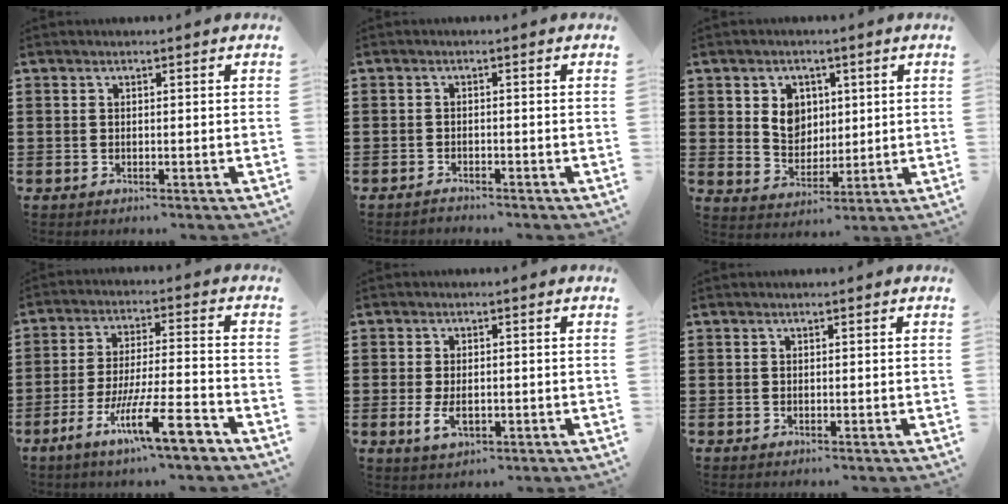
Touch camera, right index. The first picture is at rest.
{"total": 0.9, "force": [-0.9, 0.0, 0.1], "torque": [-0.005, -0.001, -0.019]}
{"total": 5.8, "force": [1.7, 5.0, 2.5], "torque": [-0.062, 0.013, 0.028]}
{"total": 13.0, "force": [-7.6, 1.9, 10.4], "torque": [-0.189, 0.010, -0.137]}
{"total": 3.3, "force": [-0.5, 1.6, 2.8], "torque": [-0.062, -0.005, -0.009]}
{"total": 0.0}